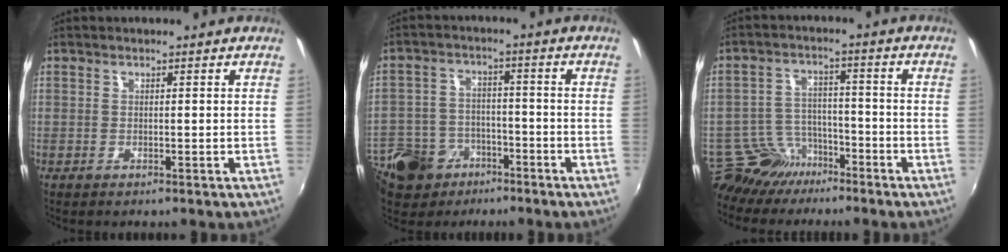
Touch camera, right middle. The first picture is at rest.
{"total": 15.2, "force": [-8.6, 10.9, 6.1], "torque": [-0.177, 0.006, -0.132]}
{"total": 7.9, "force": [-6.6, 4.3, 0.8], "torque": [-0.029, 0.020, -0.116]}